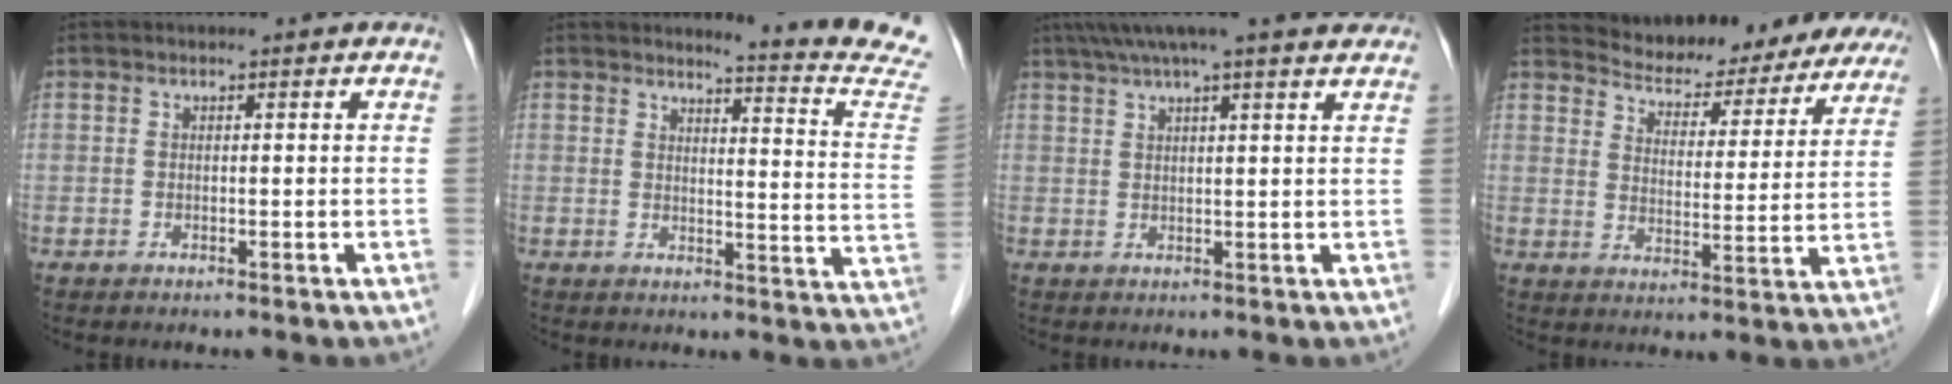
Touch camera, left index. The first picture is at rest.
{"total": 13.3, "force": [12.8, -1.5, 3.2], "torque": [-0.036, -0.105, 0.125]}
{"total": 13.3, "force": [10.9, 0.6, 7.6], "torque": [-0.124, 0.044, 0.141]}
{"total": 17.8, "force": [16.6, 4.8, 4.1], "torque": [-0.038, -0.009, 0.206]}